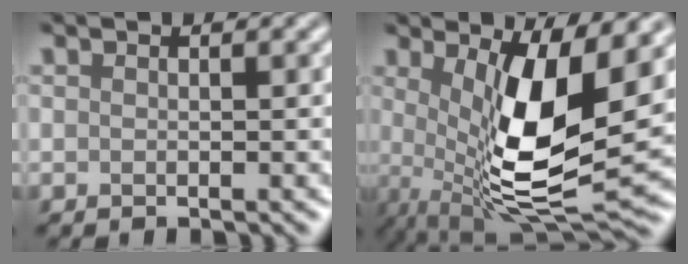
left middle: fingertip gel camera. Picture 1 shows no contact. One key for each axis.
{"total": 10.9, "fx": 0.9, "fy": 3.3, "fz": 10.4, "tx": -0.182, "ty": -0.024, "tz": 0.020}